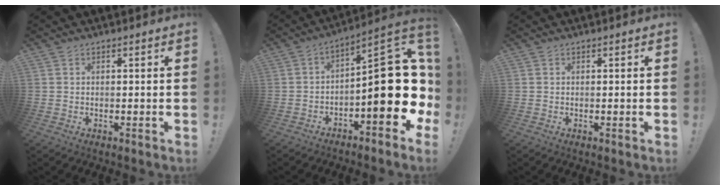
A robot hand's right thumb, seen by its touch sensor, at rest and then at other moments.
{"total": 19.6, "force": [-3.0, 7.1, 18.1], "torque": [-0.238, 0.016, -0.040]}
{"total": 0.0}